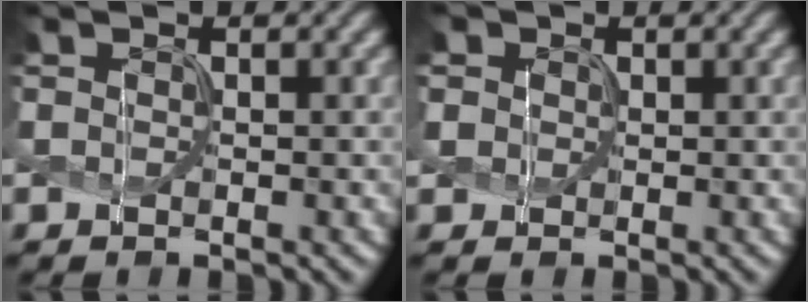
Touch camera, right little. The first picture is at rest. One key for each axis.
{"total": 2.6, "fx": 1.2, "fy": 2.1, "fz": 0.9, "tx": -0.026, "ty": 0.012, "tz": 0.015}